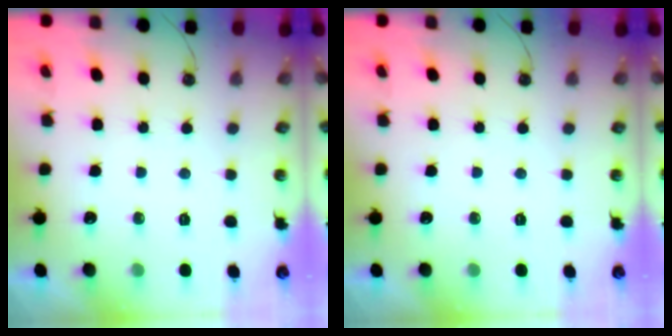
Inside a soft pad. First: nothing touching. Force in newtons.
{"total": 0.0}